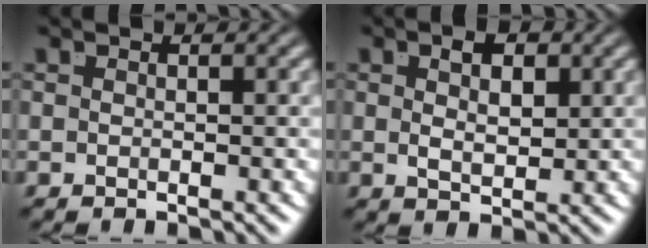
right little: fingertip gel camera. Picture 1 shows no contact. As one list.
[{"total": 2.5, "force": [0.8, 0.8, 2.2], "torque": [-0.029, -0.013, 0.023]}]